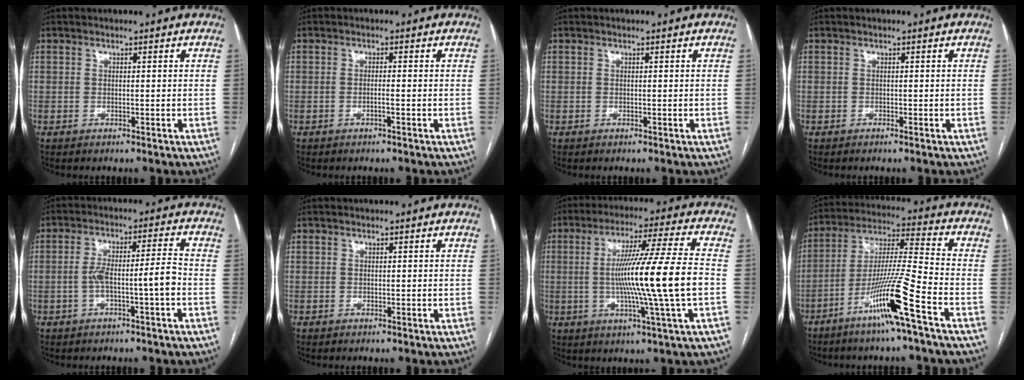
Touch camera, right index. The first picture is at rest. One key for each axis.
{"total": 1.3, "fx": -0.6, "fy": -0.1, "fz": 1.1, "tx": -0.022, "ty": 0.000, "tz": -0.010}
{"total": 0.0}
{"total": 0.0}
{"total": 6.6, "fx": -2.0, "fy": 0.1, "fz": 6.3, "tx": -0.119, "ty": 0.024, "tz": -0.029}
{"total": 0.0}
{"total": 15.6, "fx": -1.4, "fy": -2.0, "fz": 15.4, "tx": -0.268, "ty": -0.005, "tz": -0.028}
{"total": 13.8, "fx": -7.3, "fy": -1.4, "fz": 11.6, "tx": -0.224, "ty": -0.017, "tz": -0.141}